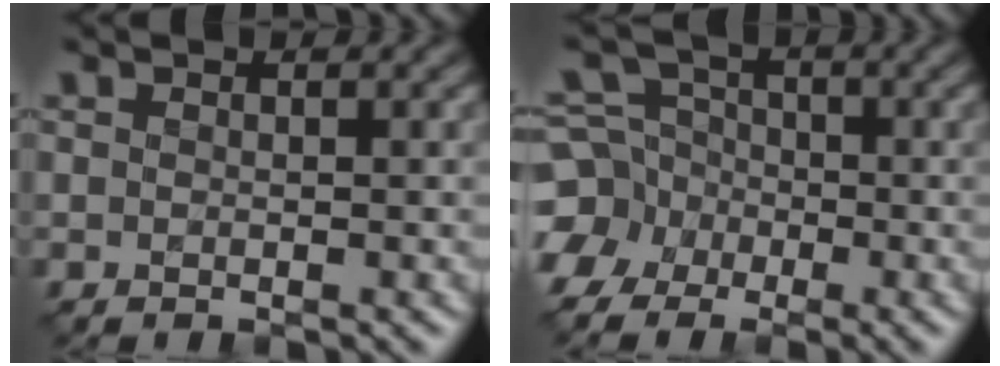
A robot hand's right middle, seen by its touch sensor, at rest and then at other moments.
{"total": 8.5, "force": [-3.3, 7.2, 3.1], "torque": [-0.068, 0.000, -0.090]}